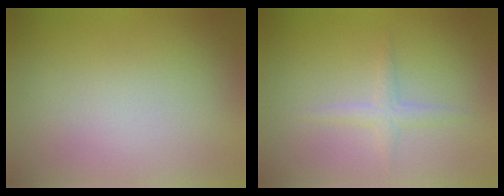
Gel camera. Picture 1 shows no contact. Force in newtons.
{"total": 1.9, "press": 1.9, "slide": 0.1}